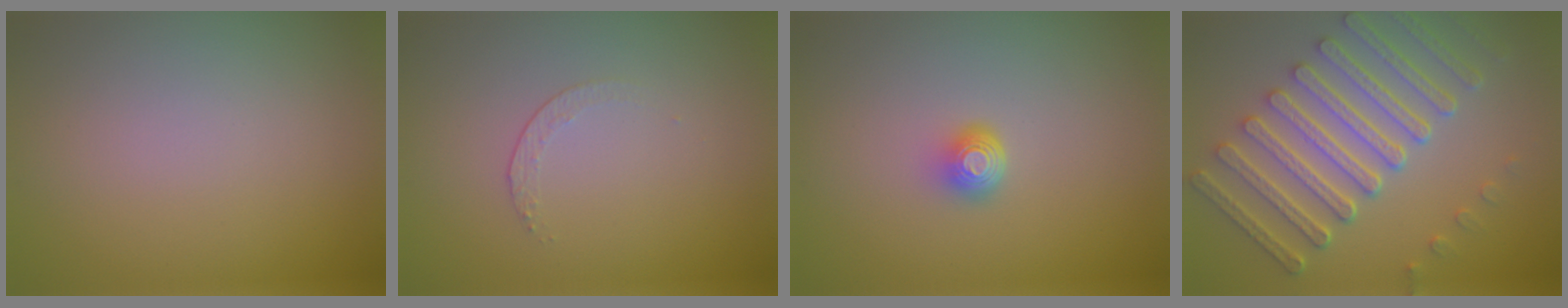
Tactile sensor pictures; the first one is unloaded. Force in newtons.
{"total": 1.2, "press": 0.5, "slide": 1.1}
{"total": 2.0, "press": 1.3, "slide": 1.5}
{"total": 7.7, "press": 6.1, "slide": 4.8}